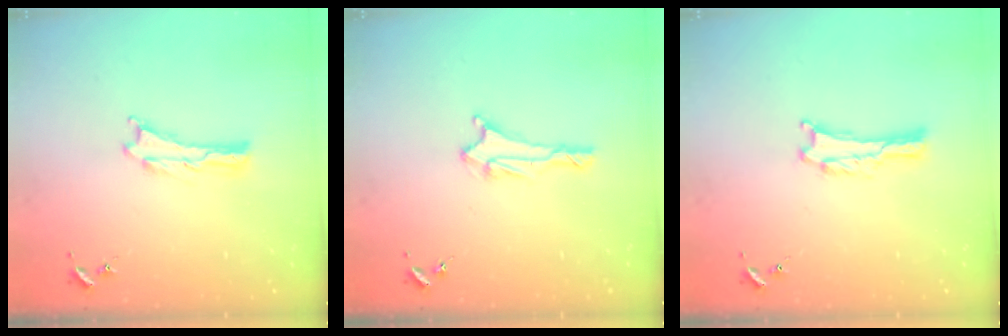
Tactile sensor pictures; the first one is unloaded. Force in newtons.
{"total": 1.7, "press": 1.6, "slide": 0.6}
{"total": 0.5, "press": 0.5, "slide": 0.1}